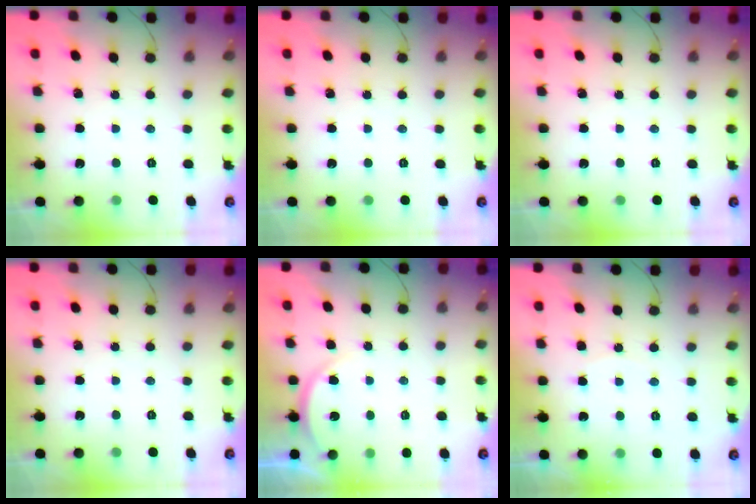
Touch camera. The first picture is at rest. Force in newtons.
{"total": 0.0}
{"total": 0.0}
{"total": 0.0}
{"total": 4.8, "press": 4.7, "slide": 0.6}
{"total": 2.8, "press": 2.8, "slide": 0.6}